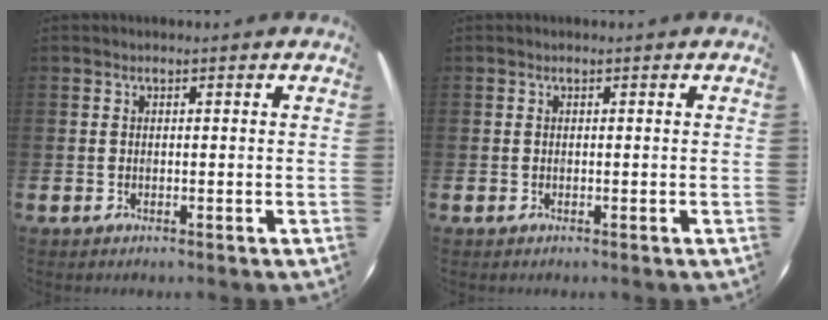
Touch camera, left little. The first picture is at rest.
{"total": 0.0}